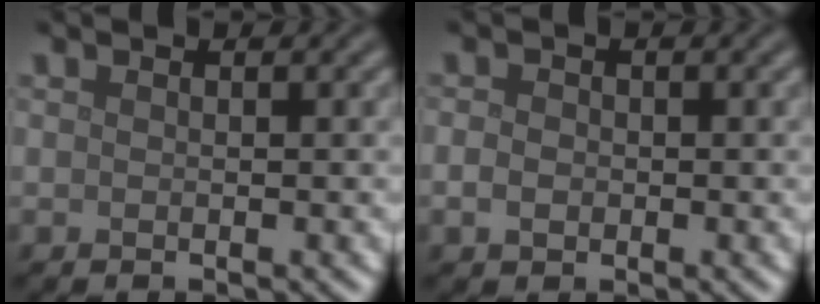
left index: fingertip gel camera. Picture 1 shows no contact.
{"total": 1.5, "force": [-0.4, 1.2, 0.8], "torque": [-0.017, -0.001, -0.011]}